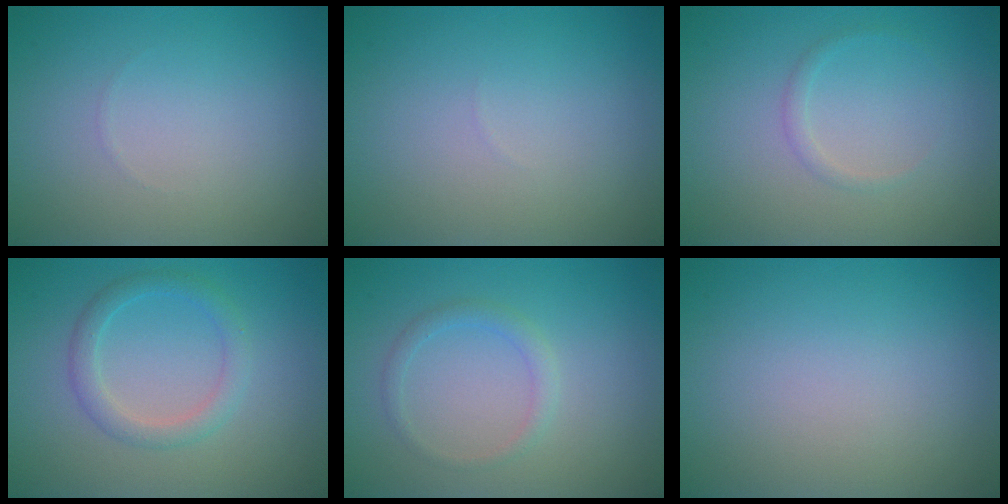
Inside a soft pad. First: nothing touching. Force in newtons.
{"total": 0.0}
{"total": 0.8, "press": 0.8, "slide": 0.0}
{"total": 2.4, "press": 2.3, "slide": 0.1}
{"total": 1.4, "press": 1.4, "slide": 0.1}
{"total": 0.0}